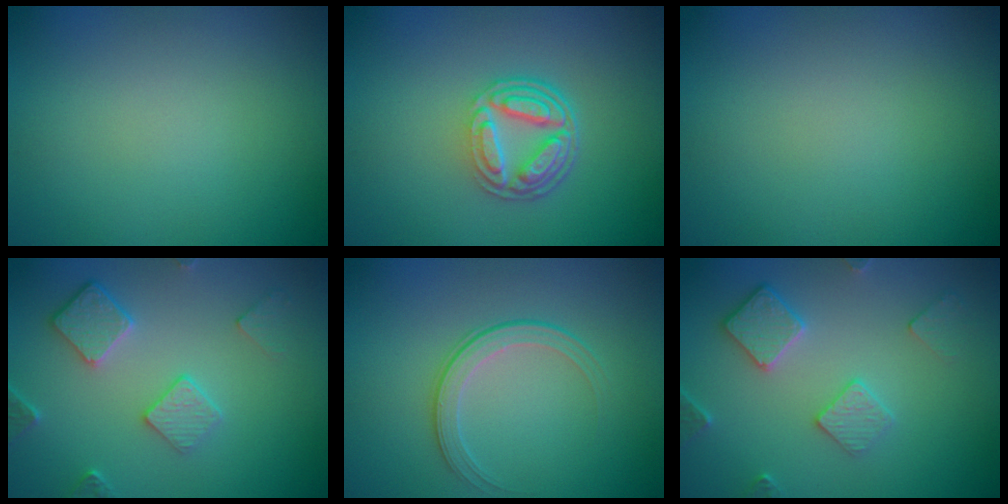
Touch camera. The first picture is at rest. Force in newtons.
{"total": 4.9, "press": 3.5, "slide": 3.4}
{"total": 0.0}
{"total": 3.6, "press": 3.0, "slide": 2.0}
{"total": 2.1, "press": 1.5, "slide": 1.5}
{"total": 3.4, "press": 3.0, "slide": 1.6}